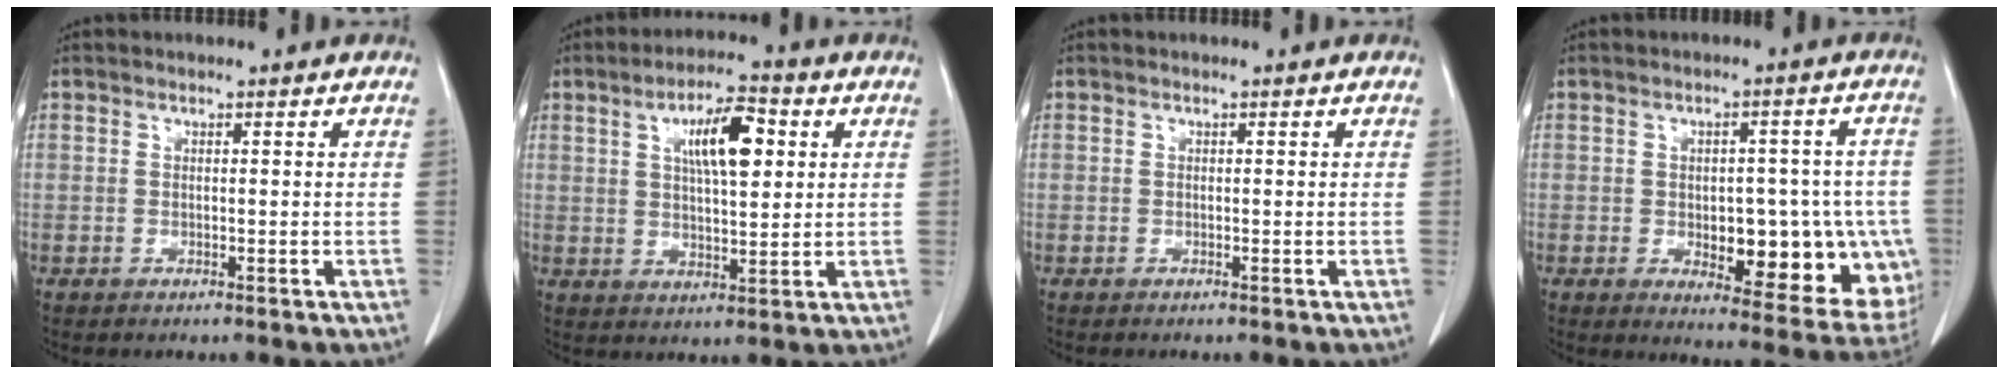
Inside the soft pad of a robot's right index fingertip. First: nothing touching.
{"total": 9.0, "force": [2.9, 2.6, 8.1], "torque": [-0.138, 0.012, 0.051]}
{"total": 0.0}
{"total": 15.4, "force": [-3.7, 7.4, 13.0], "torque": [-0.113, 0.020, -0.028]}